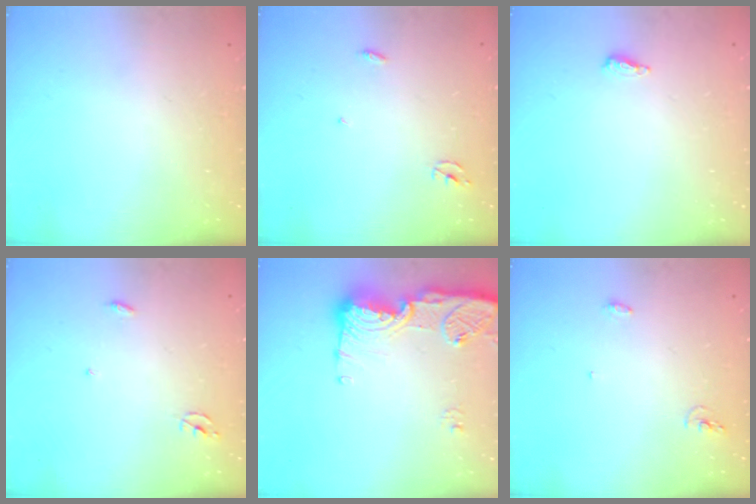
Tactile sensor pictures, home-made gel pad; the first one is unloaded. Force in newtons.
{"total": 2.3, "press": 2.3, "slide": 0.2}
{"total": 4.6, "press": 4.4, "slide": 1.1}
{"total": 2.3, "press": 2.3, "slide": 0.1}
{"total": 15.8, "press": 15.7, "slide": 1.4}
{"total": 4.5, "press": 4.2, "slide": 1.5}